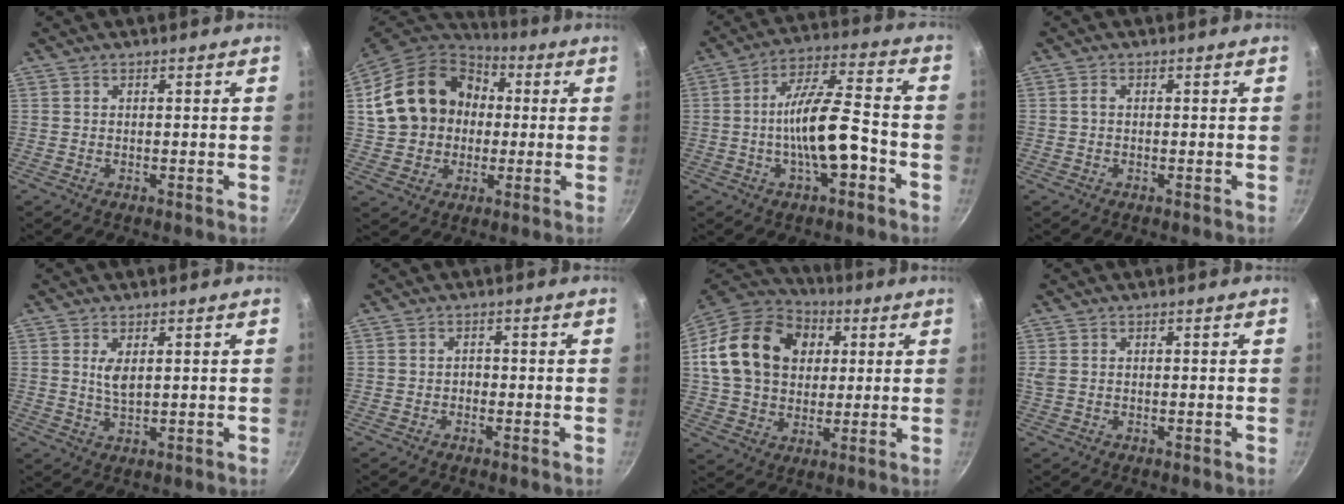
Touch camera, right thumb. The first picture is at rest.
{"total": 20.5, "force": [2.4, 16.9, 11.4], "torque": [-0.187, 0.042, 0.046]}
{"total": 13.4, "force": [-3.9, 4.6, 11.9], "torque": [-0.191, 0.040, -0.071]}
{"total": 1.0, "force": [-0.1, 0.8, 0.6], "torque": [-0.010, 0.007, -0.001]}
{"total": 3.3, "force": [1.0, 1.5, 2.7], "torque": [-0.050, -0.010, 0.021]}
{"total": 1.0, "force": [-0.6, 0.7, 0.4], "torque": [-0.002, 0.005, -0.009]}
{"total": 21.8, "force": [4.7, 16.7, 13.2], "torque": [-0.218, 0.019, 0.078]}
{"total": 1.1, "force": [0.2, 0.8, 0.7], "torque": [-0.016, 0.001, 0.006]}